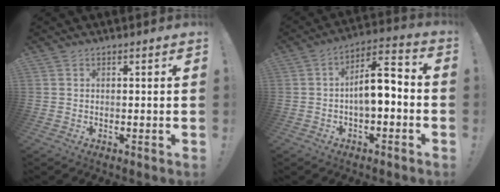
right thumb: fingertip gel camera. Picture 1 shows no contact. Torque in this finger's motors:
{"motor_torque": [0.03, 0.30, 0.40, 0.27, 0.30]}